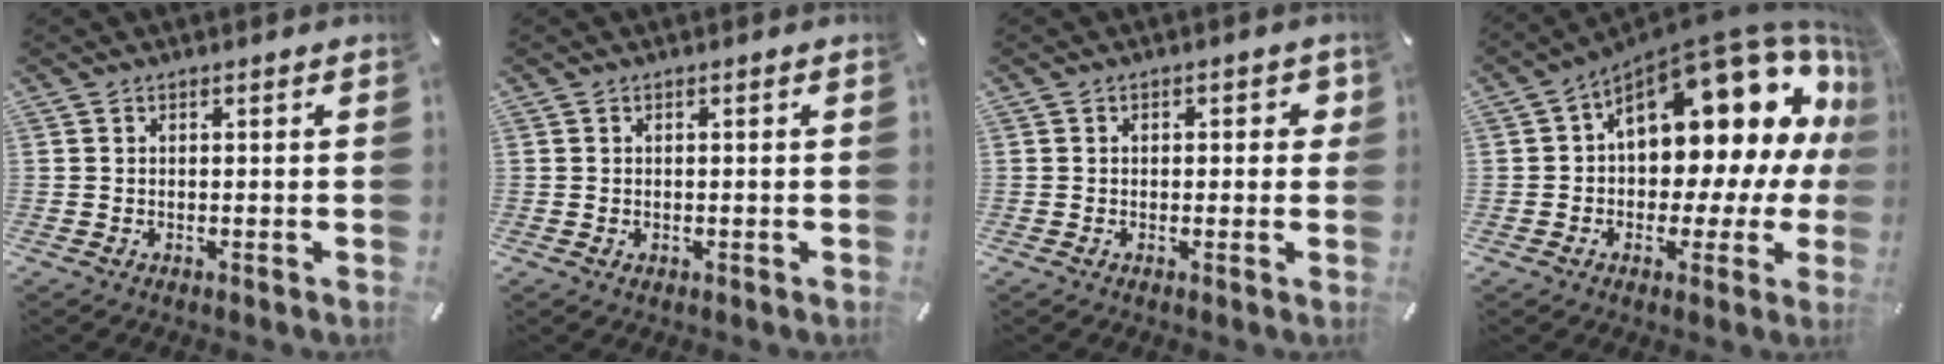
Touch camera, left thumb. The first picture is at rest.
{"total": 0.8, "force": [-0.1, 0.7, 0.4], "torque": [-0.008, 0.004, -0.003]}
{"total": 2.2, "force": [-0.2, 1.7, 1.4], "torque": [-0.011, 0.003, -0.009]}
{"total": 19.4, "force": [8.6, 10.5, 13.8], "torque": [-0.159, -0.084, 0.143]}